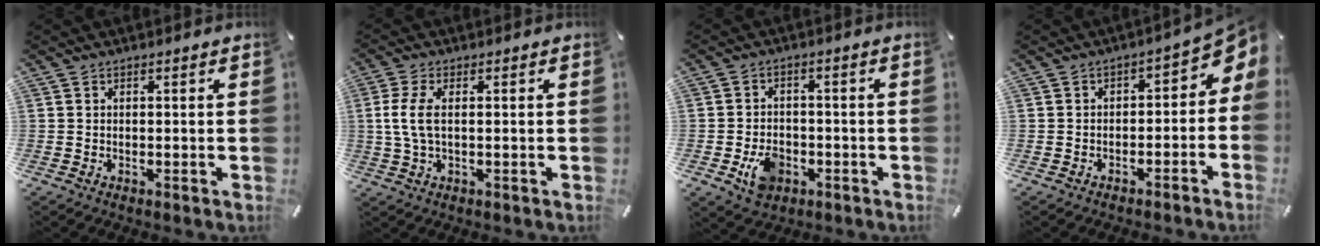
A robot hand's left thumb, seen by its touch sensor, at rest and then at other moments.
{"total": 5.9, "force": [0.5, 2.4, 5.4], "torque": [-0.123, -0.001, 0.005]}
{"total": 6.6, "force": [-2.4, 5.1, 3.5], "torque": [-0.059, 0.004, -0.044]}
{"total": 5.0, "force": [0.4, 3.4, 3.7], "torque": [-0.039, -0.012, -0.001]}